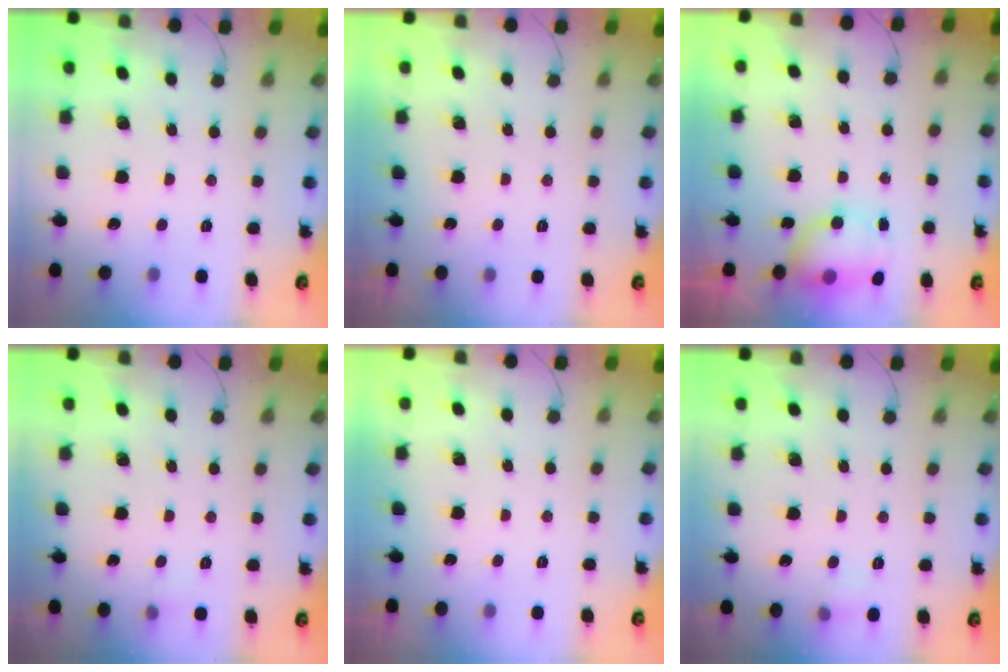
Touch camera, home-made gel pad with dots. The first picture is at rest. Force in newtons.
{"total": 0.0}
{"total": 7.2, "press": 7.1, "slide": 1.3}
{"total": 2.5, "press": 2.3, "slide": 1.1}
{"total": 0.0}
{"total": 4.6, "press": 4.4, "slide": 1.4}